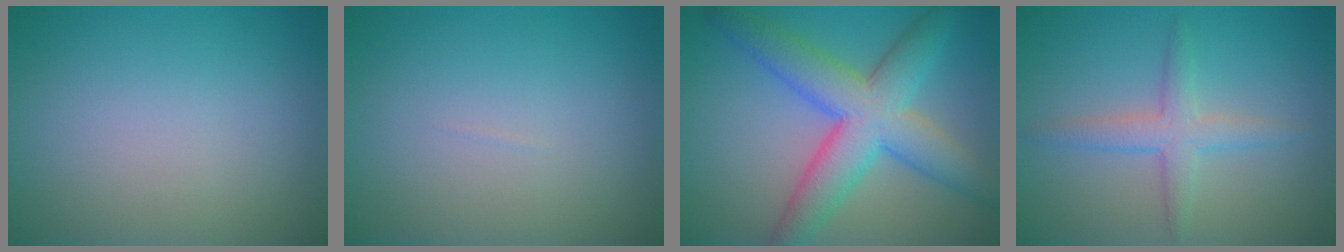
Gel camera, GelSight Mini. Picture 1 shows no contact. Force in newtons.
{"total": 0.0}
{"total": 8.2, "press": 8.1, "slide": 0.2}
{"total": 2.8, "press": 2.8, "slide": 0.0}